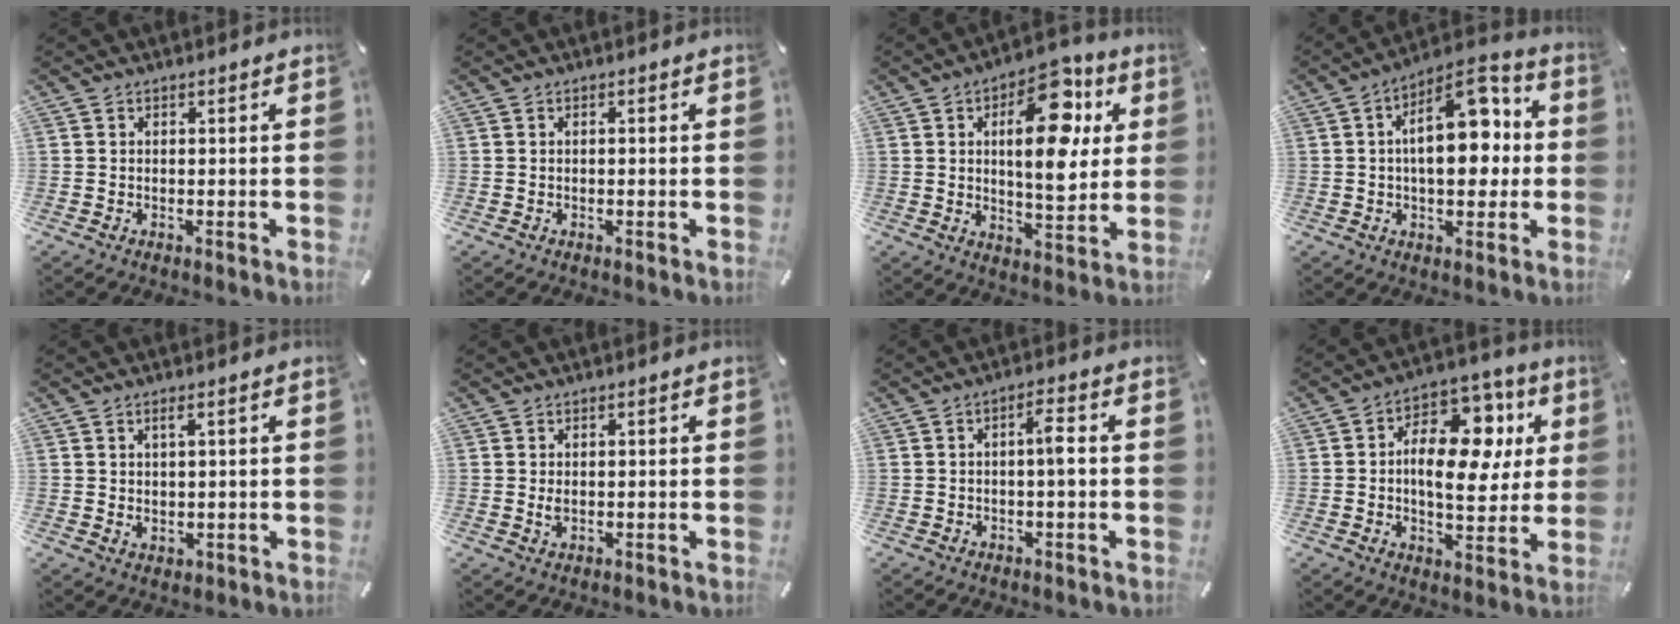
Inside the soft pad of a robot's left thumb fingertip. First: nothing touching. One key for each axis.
{"total": 0.5, "fx": -0.1, "fy": 0.1, "fz": 0.5, "tx": -0.009, "ty": -0.001, "tz": -0.002}
{"total": 17.6, "fx": 5.9, "fy": 8.5, "fz": 14.2, "tx": -0.191, "ty": -0.015, "tz": 0.093}
{"total": 15.6, "fx": 2.1, "fy": 8.7, "fz": 12.8, "tx": -0.174, "ty": -0.010, "tz": 0.033}
{"total": 2.4, "fx": 1.0, "fy": 1.4, "fz": 1.7, "tx": -0.027, "ty": 0.001, "tz": 0.013}
{"total": 1.5, "fx": 0.0, "fy": 0.8, "fz": 1.3, "tx": -0.034, "ty": 0.000, "tz": -0.004}
{"total": 4.6, "fx": -0.3, "fy": 1.3, "fz": 4.4, "tx": -0.071, "ty": 0.009, "tz": -0.010}
{"total": 17.1, "fx": 4.2, "fy": 10.7, "fz": 12.7, "tx": -0.184, "ty": -0.024, "tz": 0.073}